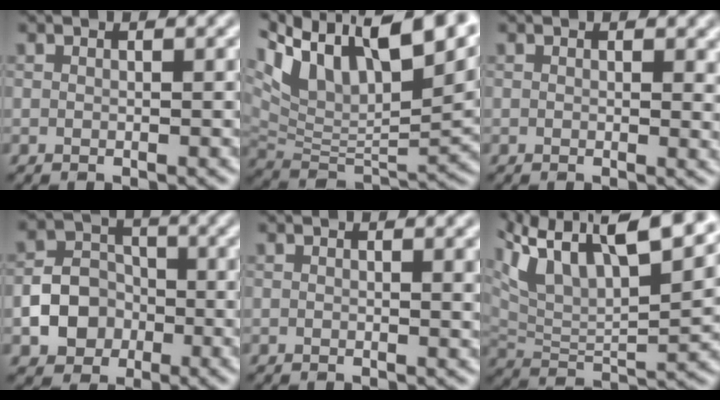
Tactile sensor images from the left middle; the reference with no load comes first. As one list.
[{"total": 14.7, "force": [8.9, 6.3, 9.8], "torque": [-0.182, 0.036, 0.158]}, {"total": 1.7, "force": [0.2, 0.8, 1.4], "torque": [-0.015, -0.004, 0.002]}, {"total": 4.7, "force": [-1.5, 3.9, 2.2], "torque": [-0.029, 0.001, -0.034]}, {"total": 1.4, "force": [0.1, 0.3, 1.4], "torque": [-0.017, -0.001, -0.001]}, {"total": 12.6, "force": [8.2, 4.7, 8.2], "torque": [-0.161, 0.020, 0.147]}]